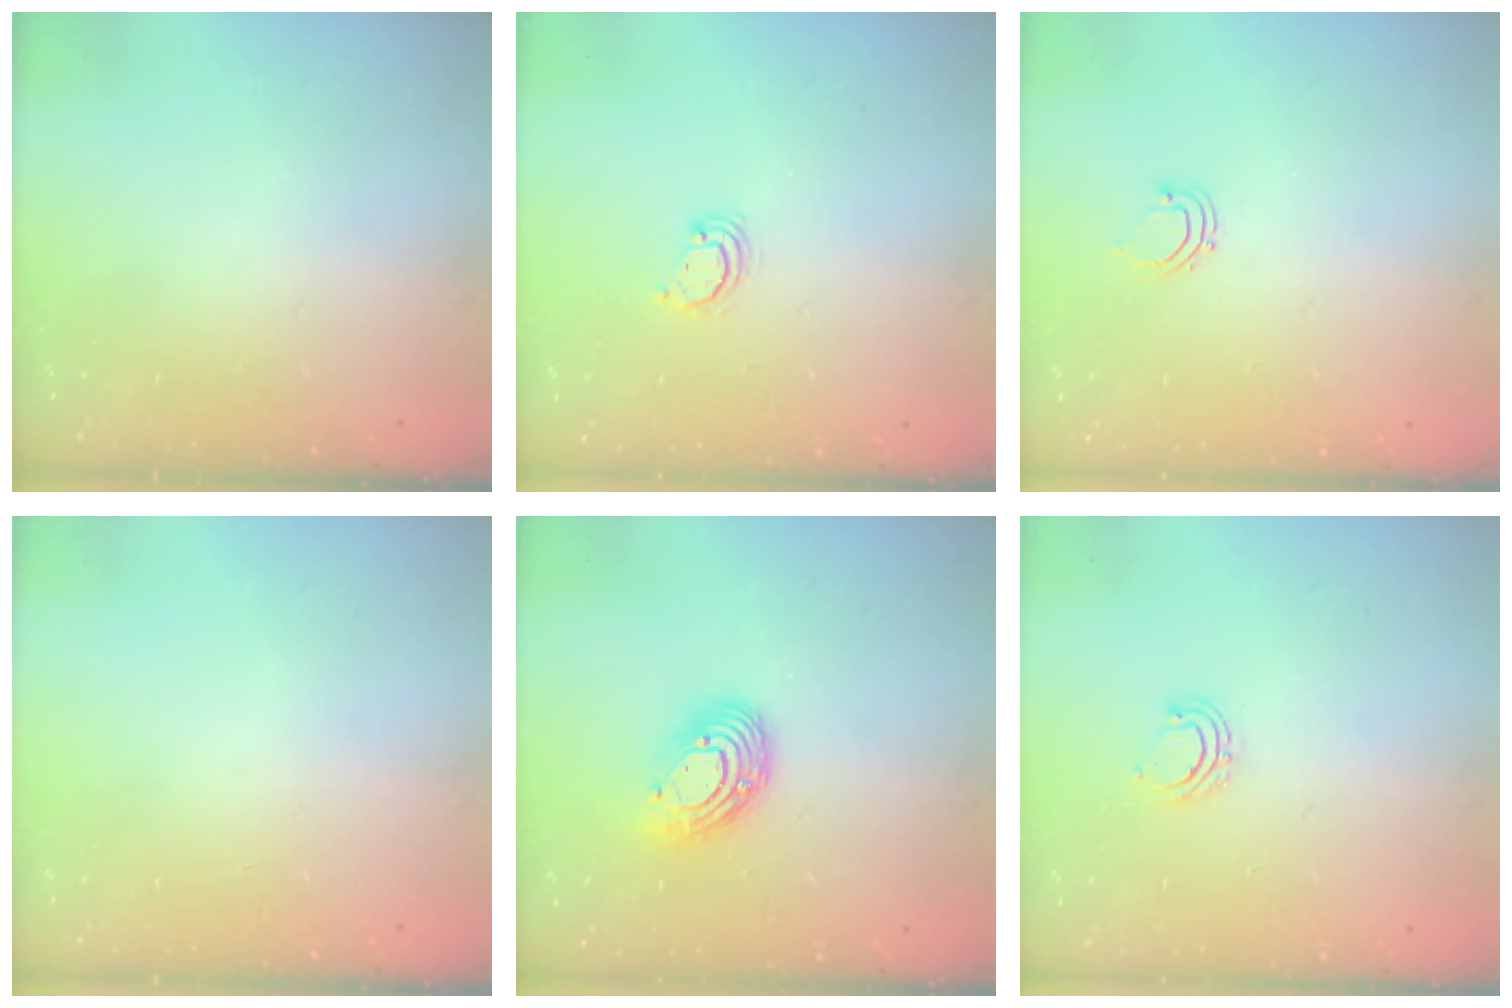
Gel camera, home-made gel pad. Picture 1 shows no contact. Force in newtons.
{"total": 2.6, "press": 2.6, "slide": 0.3}
{"total": 3.9, "press": 3.8, "slide": 0.7}
{"total": 0.0}
{"total": 11.6, "press": 11.5, "slide": 1.1}
{"total": 4.7, "press": 4.7, "slide": 0.8}